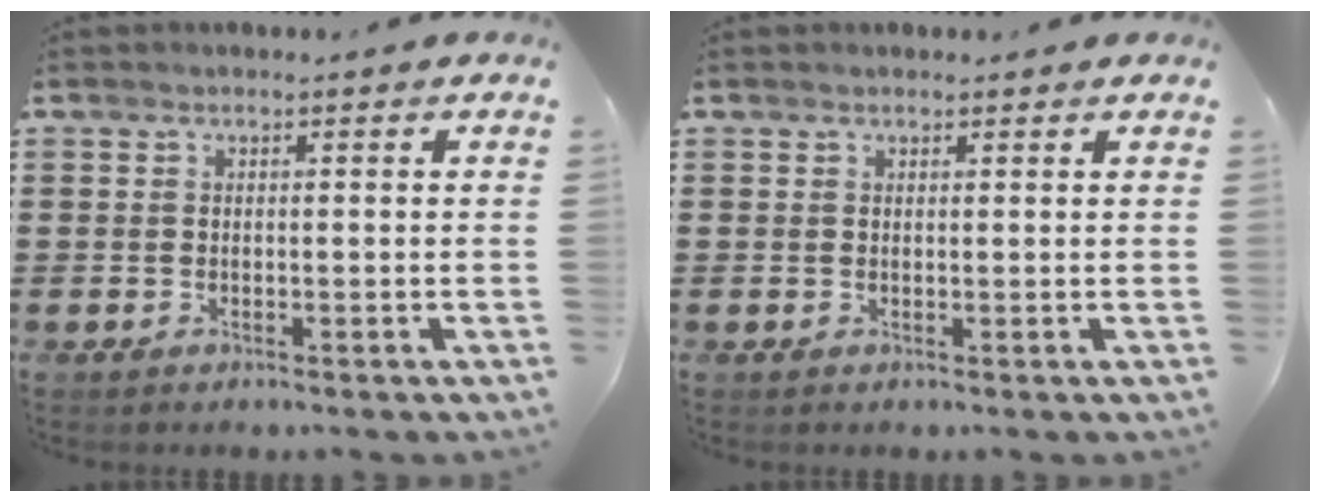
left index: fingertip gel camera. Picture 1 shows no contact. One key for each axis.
{"total": 0.6, "fx": 0.5, "fy": 0.3, "fz": 0.0, "tx": -0.002, "ty": 0.002, "tz": 0.010}